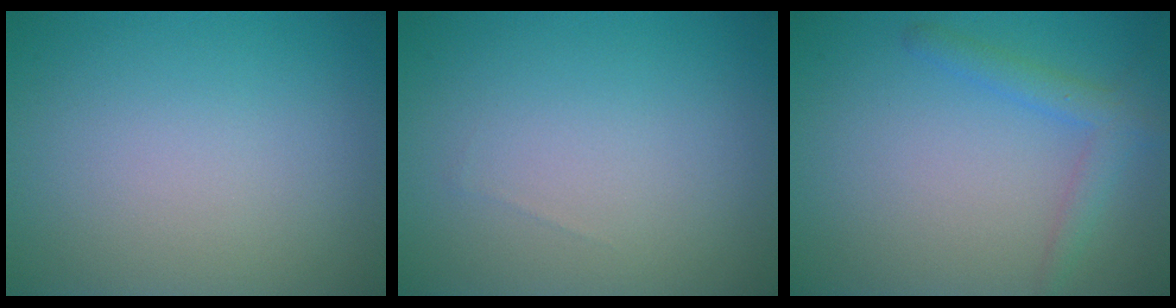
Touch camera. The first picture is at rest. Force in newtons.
{"total": 0.0}
{"total": 2.4, "press": 2.4, "slide": 0.1}